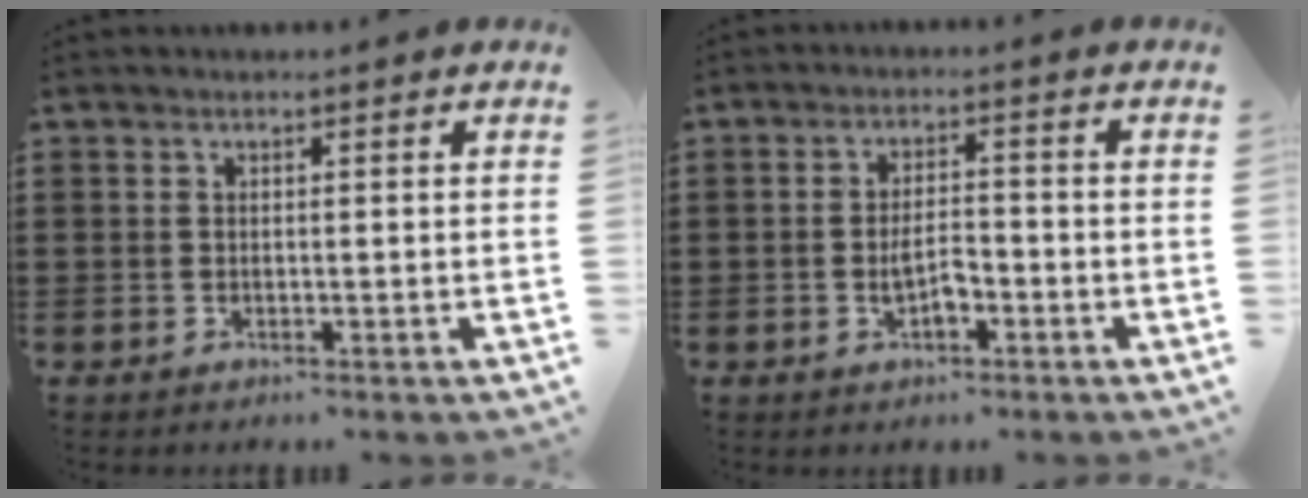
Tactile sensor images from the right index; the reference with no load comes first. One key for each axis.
{"total": 4.1, "fx": -1.4, "fy": 1.6, "fz": 3.5, "tx": -0.068, "ty": 0.006, "tz": -0.028}